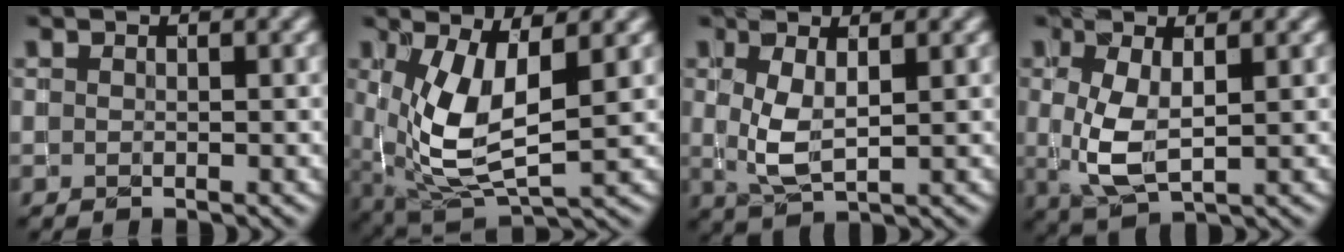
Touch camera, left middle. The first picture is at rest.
{"total": 7.7, "force": [0.6, 3.4, 6.9], "torque": [-0.154, -0.019, 0.022]}
{"total": 2.9, "force": [0.6, 1.1, 2.6], "torque": [-0.060, -0.005, 0.018]}
{"total": 3.9, "force": [0.2, 1.7, 3.5], "torque": [-0.078, -0.003, 0.010]}